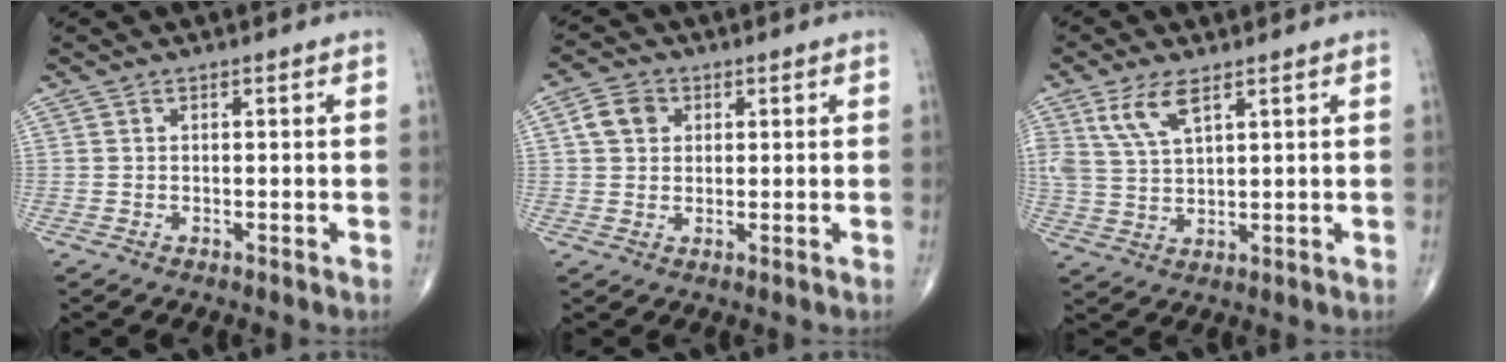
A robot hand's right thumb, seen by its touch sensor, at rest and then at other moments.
{"total": 4.9, "force": [1.3, 4.0, 2.5], "torque": [-0.035, 0.005, 0.020]}
{"total": 7.0, "force": [3.8, 2.8, 5.1], "torque": [-0.103, -0.011, 0.083]}